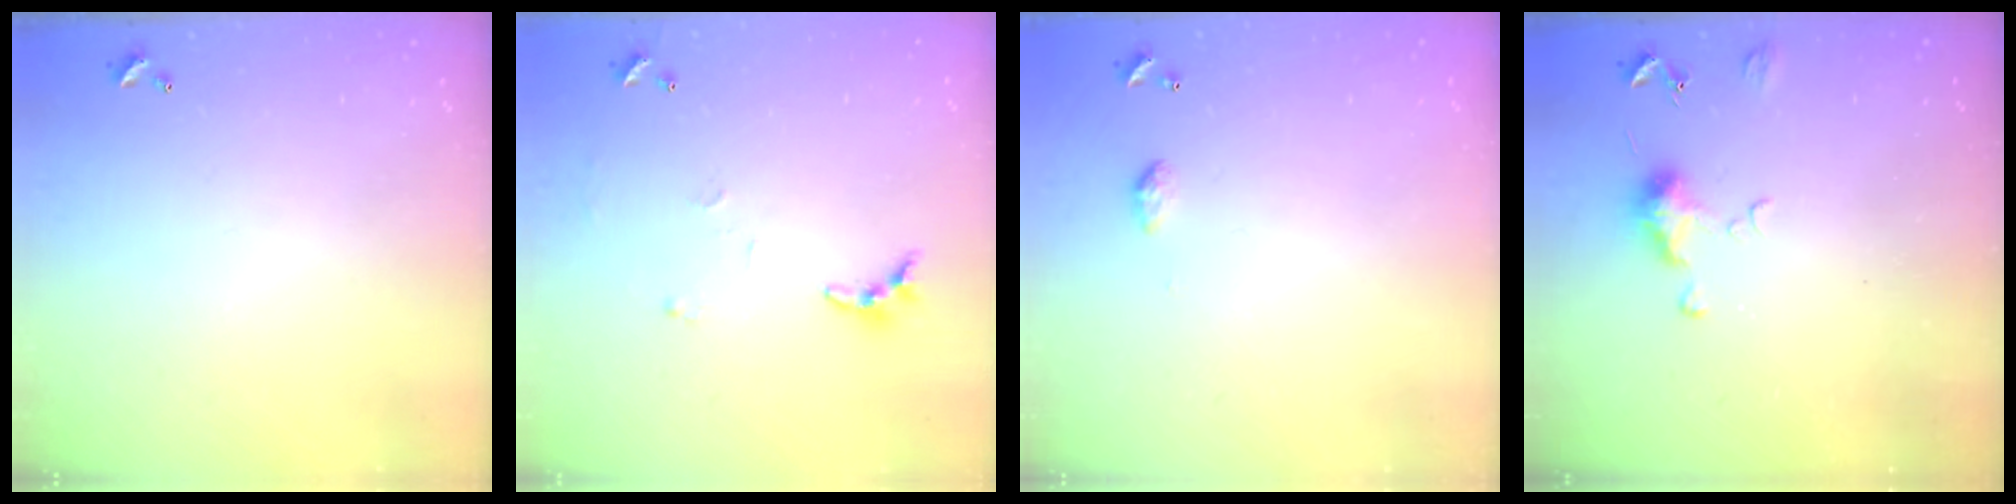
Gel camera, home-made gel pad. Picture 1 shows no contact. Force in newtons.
{"total": 7.9, "press": 7.9, "slide": 0.5}
{"total": 4.1, "press": 4.1, "slide": 0.6}
{"total": 5.9, "press": 5.8, "slide": 0.9}